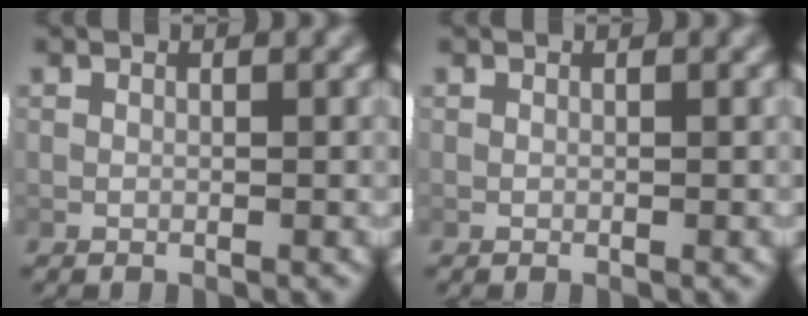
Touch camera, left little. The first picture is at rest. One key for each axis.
{"total": 0.0}